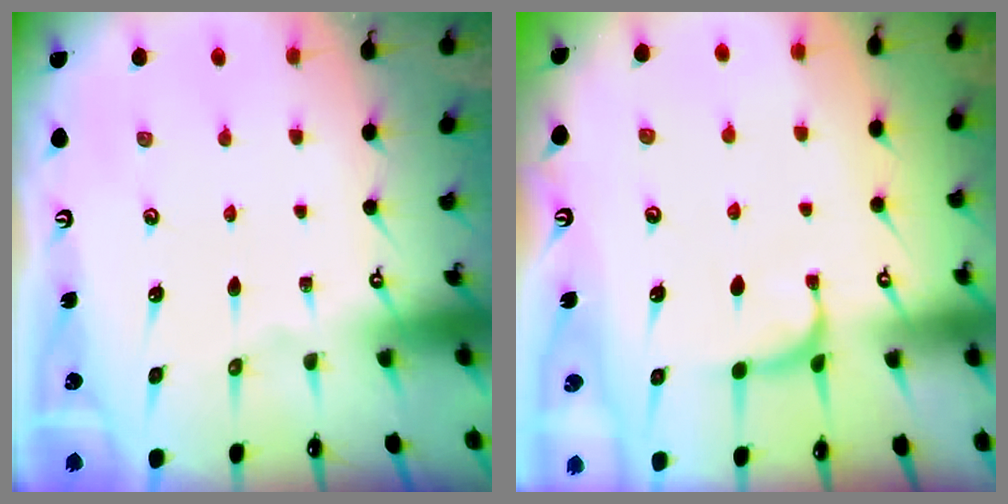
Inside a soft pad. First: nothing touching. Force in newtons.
{"total": 2.1, "press": 2.0, "slide": 0.6}